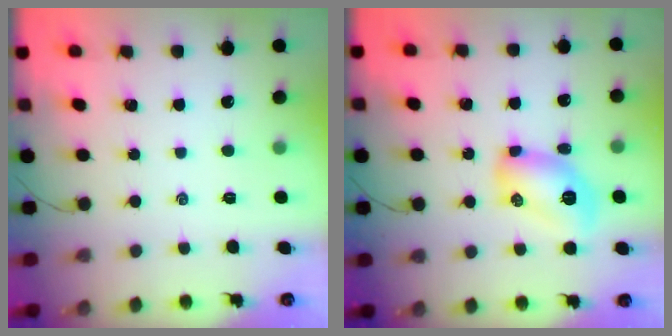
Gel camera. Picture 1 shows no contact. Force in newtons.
{"total": 10.0, "press": 10.0, "slide": 1.1}